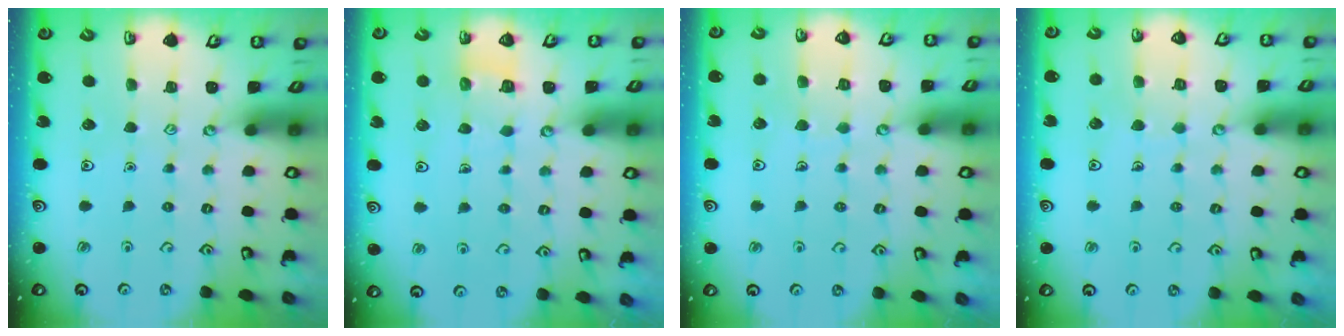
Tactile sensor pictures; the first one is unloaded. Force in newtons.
{"total": 3.3, "press": 3.3, "slide": 0.2}
{"total": 4.6, "press": 4.6, "slide": 0.4}
{"total": 4.6, "press": 4.6, "slide": 0.4}